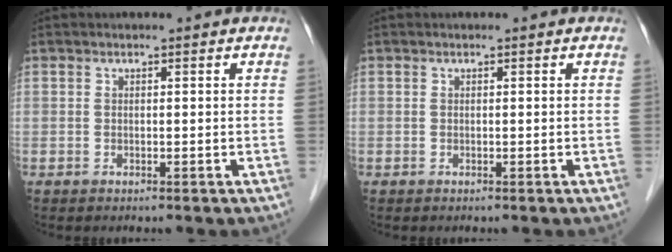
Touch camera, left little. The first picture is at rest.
{"total": 0.0}